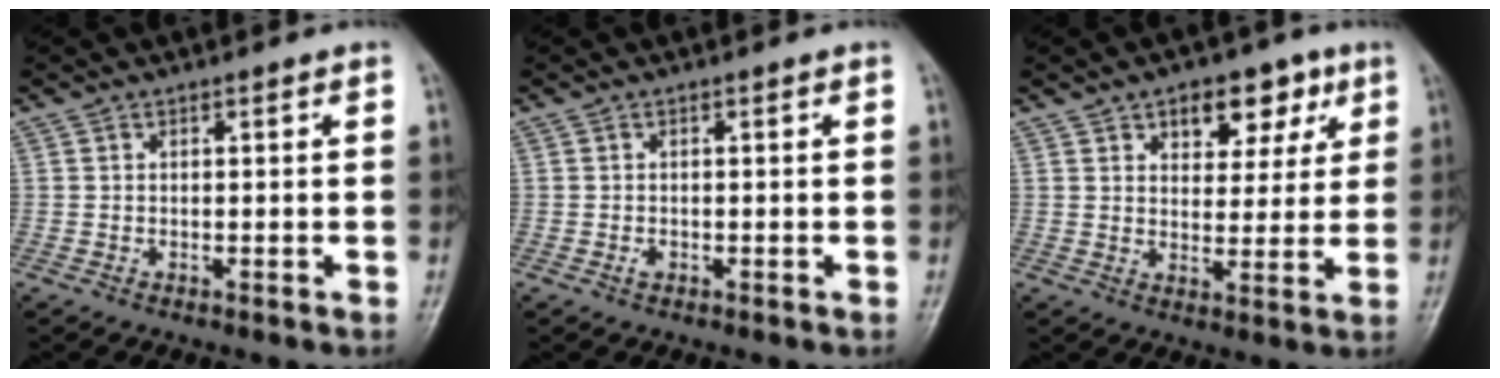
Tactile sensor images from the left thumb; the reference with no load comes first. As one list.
[{"total": 0.8, "force": [-0.3, 0.5, 0.5], "torque": [-0.008, 0.001, -0.005]}, {"total": 9.4, "force": [4.8, 5.8, 5.7], "torque": [-0.037, -0.016, 0.064]}]